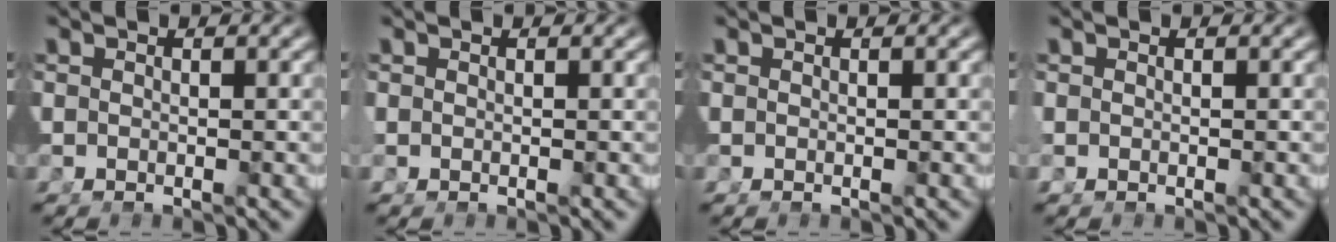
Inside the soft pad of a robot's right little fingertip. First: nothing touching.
{"total": 0.7, "force": [0.1, 0.5, 0.5], "torque": [-0.017, -0.005, 0.004]}
{"total": 0.0}
{"total": 1.0, "force": [-0.2, 0.8, 0.6], "torque": [-0.022, -0.005, 0.000]}